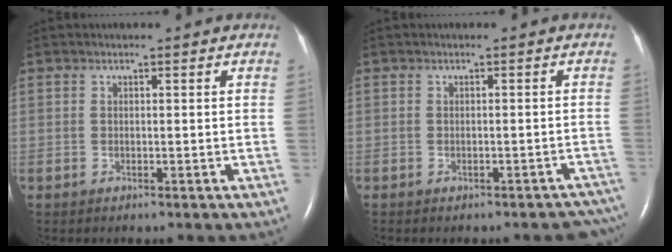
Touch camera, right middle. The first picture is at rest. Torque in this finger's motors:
{"motor_torque": [-0.21, 0.00, -0.05, -0.03]}